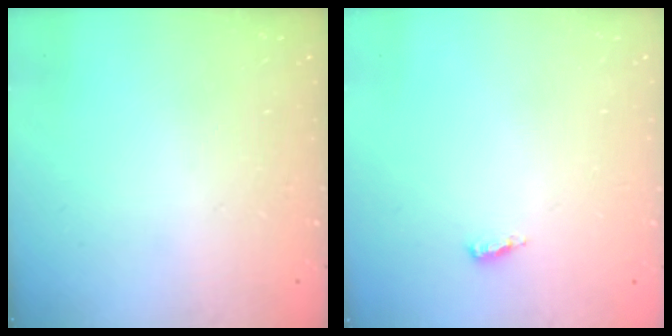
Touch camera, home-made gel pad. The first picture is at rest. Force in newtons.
{"total": 2.7, "press": 2.5, "slide": 1.0}